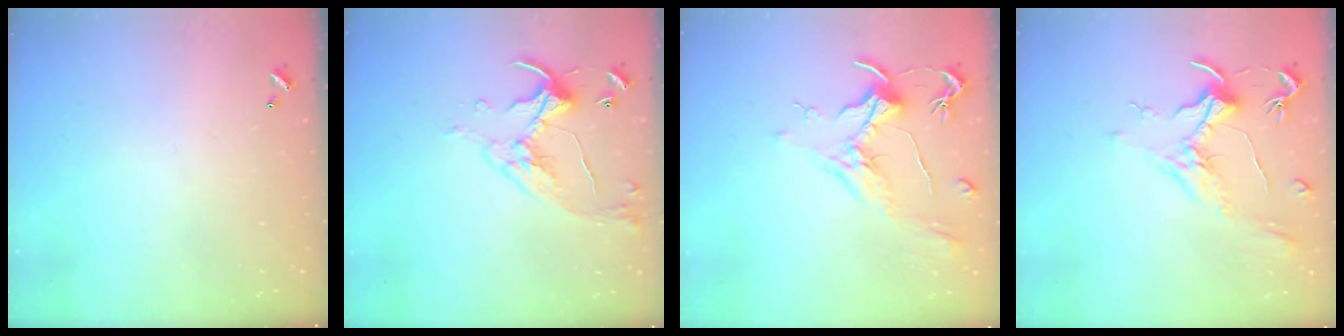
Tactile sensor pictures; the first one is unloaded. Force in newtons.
{"total": 7.0, "press": 6.9, "slide": 0.8}
{"total": 2.1, "press": 2.0, "slide": 0.8}
{"total": 1.9, "press": 1.7, "slide": 0.9}